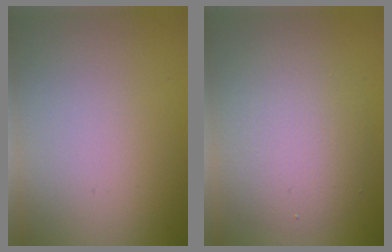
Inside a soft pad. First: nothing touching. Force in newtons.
{"total": 5.0, "press": 5.0, "slide": 0.2}